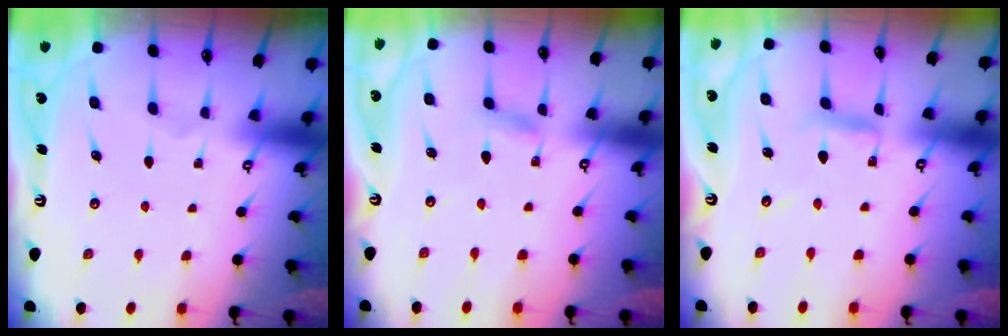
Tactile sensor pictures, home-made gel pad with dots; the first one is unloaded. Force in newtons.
{"total": 2.0, "press": 2.0, "slide": 0.2}
{"total": 4.7, "press": 4.6, "slide": 0.4}